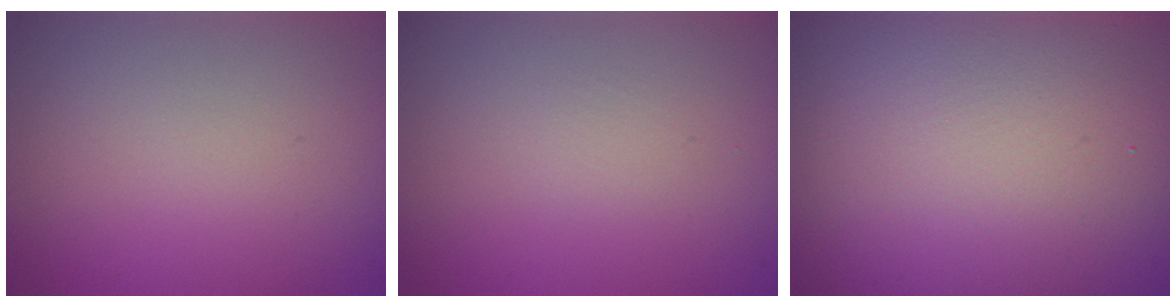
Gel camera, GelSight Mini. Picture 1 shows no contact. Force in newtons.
{"total": 0.0}
{"total": 21.6, "press": 21.6, "slide": 0.7}